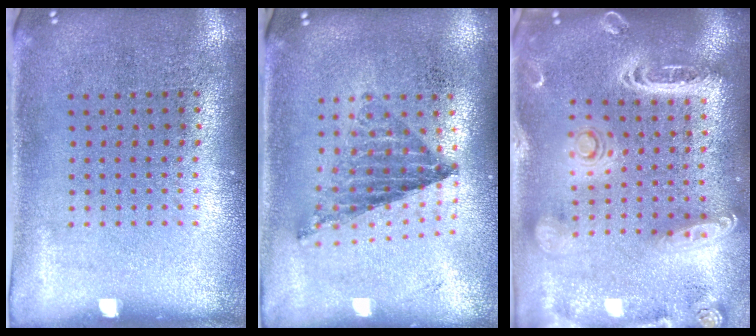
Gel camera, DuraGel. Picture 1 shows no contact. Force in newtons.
{"total": 0.8, "press": 0.8, "slide": 0.2}
{"total": 2.8, "press": 2.4, "slide": 1.4}